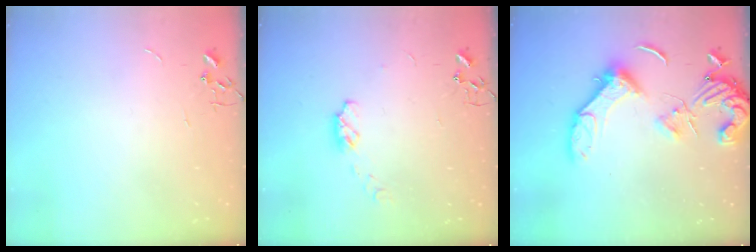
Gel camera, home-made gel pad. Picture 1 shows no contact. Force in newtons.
{"total": 5.4, "press": 5.3, "slide": 0.4}
{"total": 15.0, "press": 14.9, "slide": 1.9}